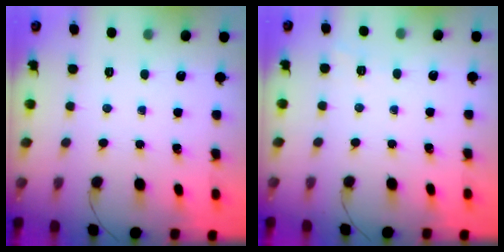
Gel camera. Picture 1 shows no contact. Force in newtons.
{"total": 1.8, "press": 1.1, "slide": 1.4}